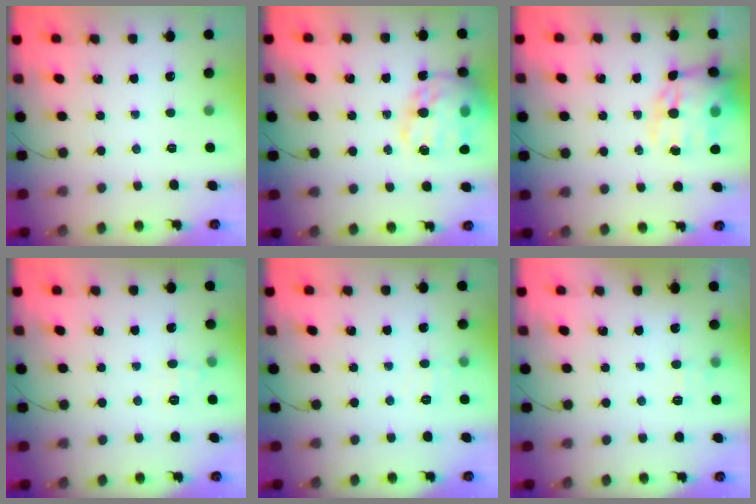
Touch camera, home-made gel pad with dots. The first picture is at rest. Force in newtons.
{"total": 23.1, "press": 22.8, "slide": 3.7}
{"total": 16.2, "press": 15.6, "slide": 4.4}
{"total": 7.4, "press": 7.2, "slide": 1.8}
{"total": 5.7, "press": 5.5, "slide": 1.4}
{"total": 6.6, "press": 6.3, "slide": 1.6}